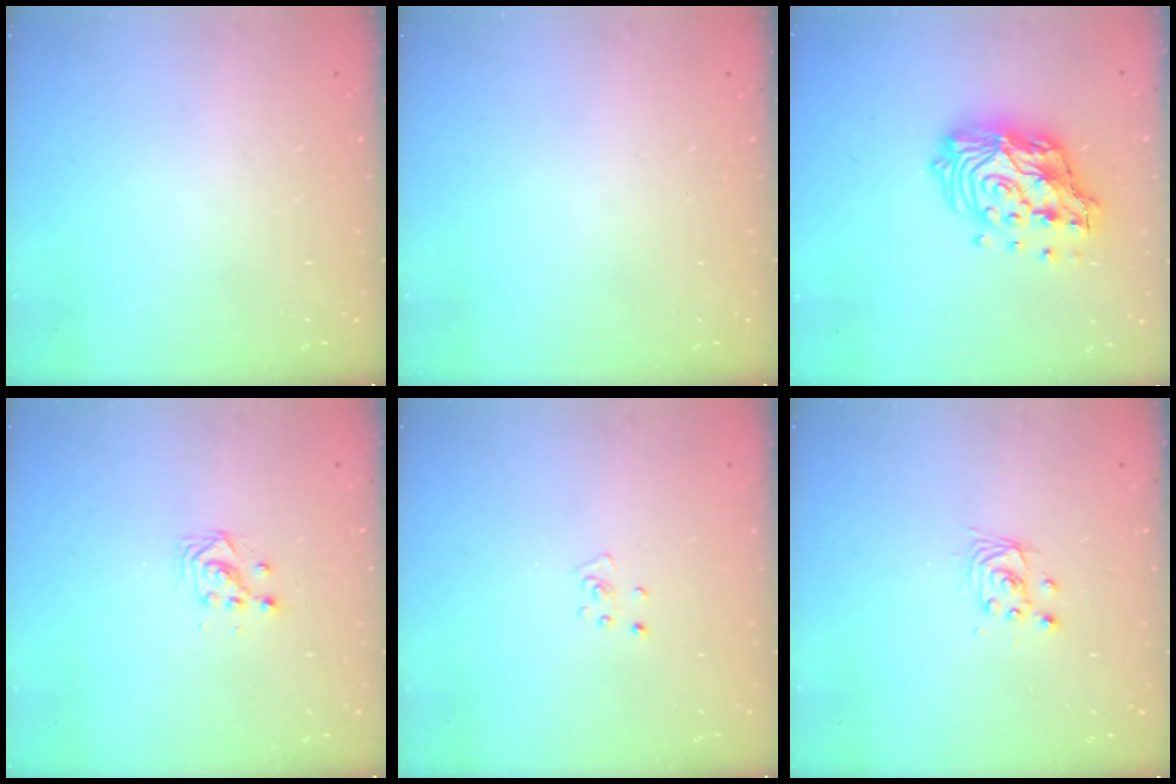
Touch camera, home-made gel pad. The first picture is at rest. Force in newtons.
{"total": 0.0}
{"total": 17.2, "press": 17.1, "slide": 1.6}
{"total": 3.0, "press": 3.0, "slide": 0.2}
{"total": 3.2, "press": 3.2, "slide": 0.4}
{"total": 2.9, "press": 2.9, "slide": 0.0}